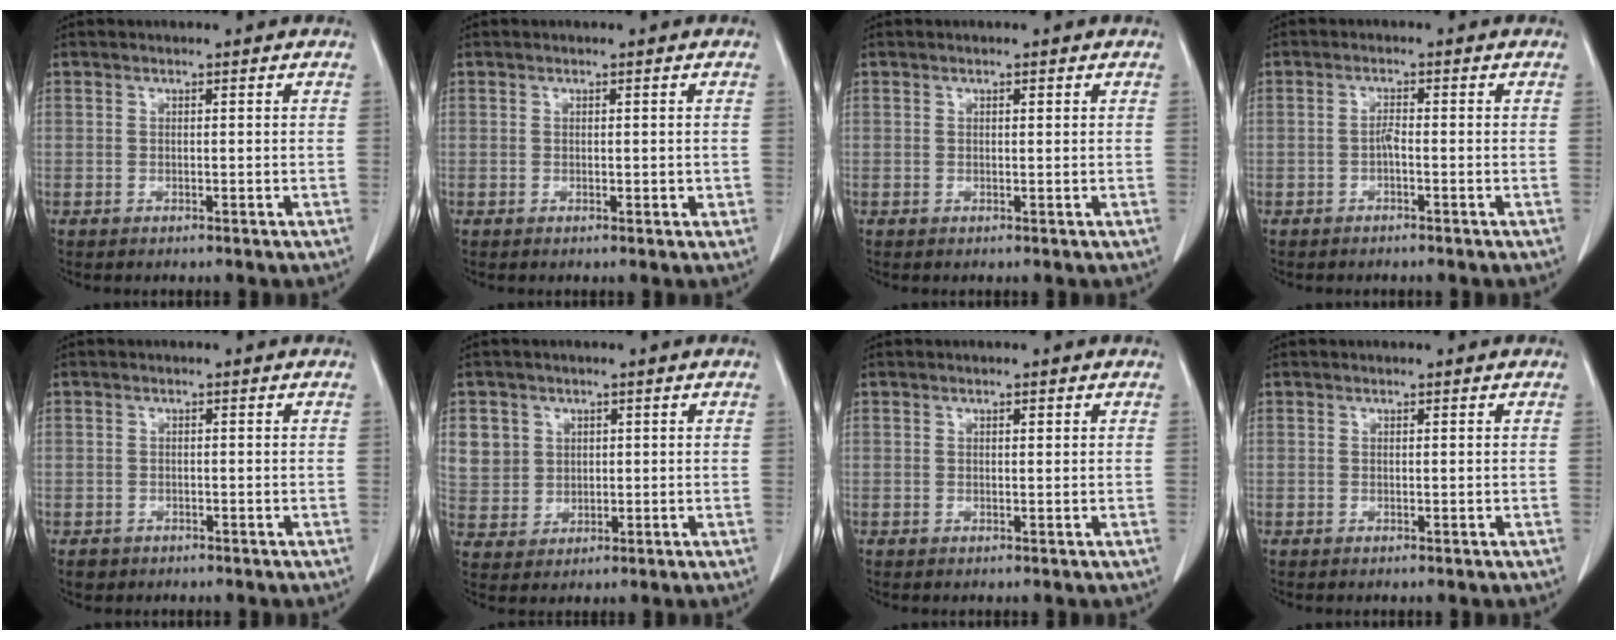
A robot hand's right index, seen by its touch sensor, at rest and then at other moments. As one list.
[{"total": 1.1, "force": [0.0, 0.7, 0.9], "torque": [-0.009, 0.000, 0.003]}, {"total": 0.5, "force": [0.3, 0.1, 0.4], "torque": [-0.009, 0.000, 0.005]}, {"total": 1.3, "force": [-0.6, 0.3, 1.2], "torque": [-0.023, 0.002, -0.012]}, {"total": 1.6, "force": [-0.8, 1.3, 0.0], "torque": [-0.004, 0.004, -0.010]}, {"total": 7.0, "force": [2.5, 6.4, 1.2], "torque": [-0.030, 0.012, 0.060]}, {"total": 0.7, "force": [0.4, 0.2, 0.5], "torque": [-0.011, 0.000, 0.006]}, {"total": 0.0}]